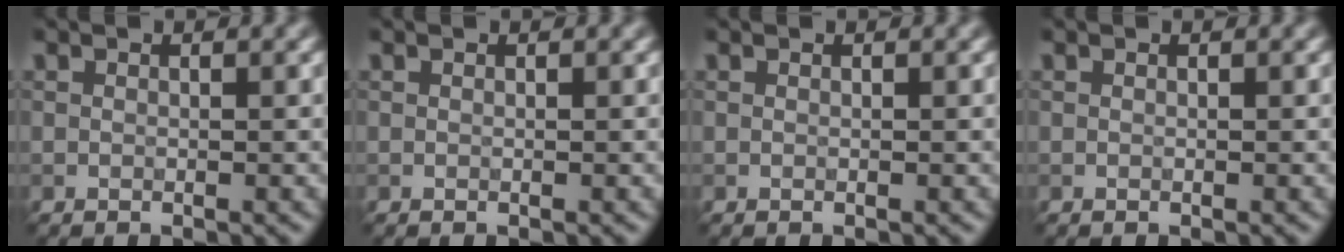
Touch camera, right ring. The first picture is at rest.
{"total": 0.0}
{"total": 0.0}
{"total": 0.0}